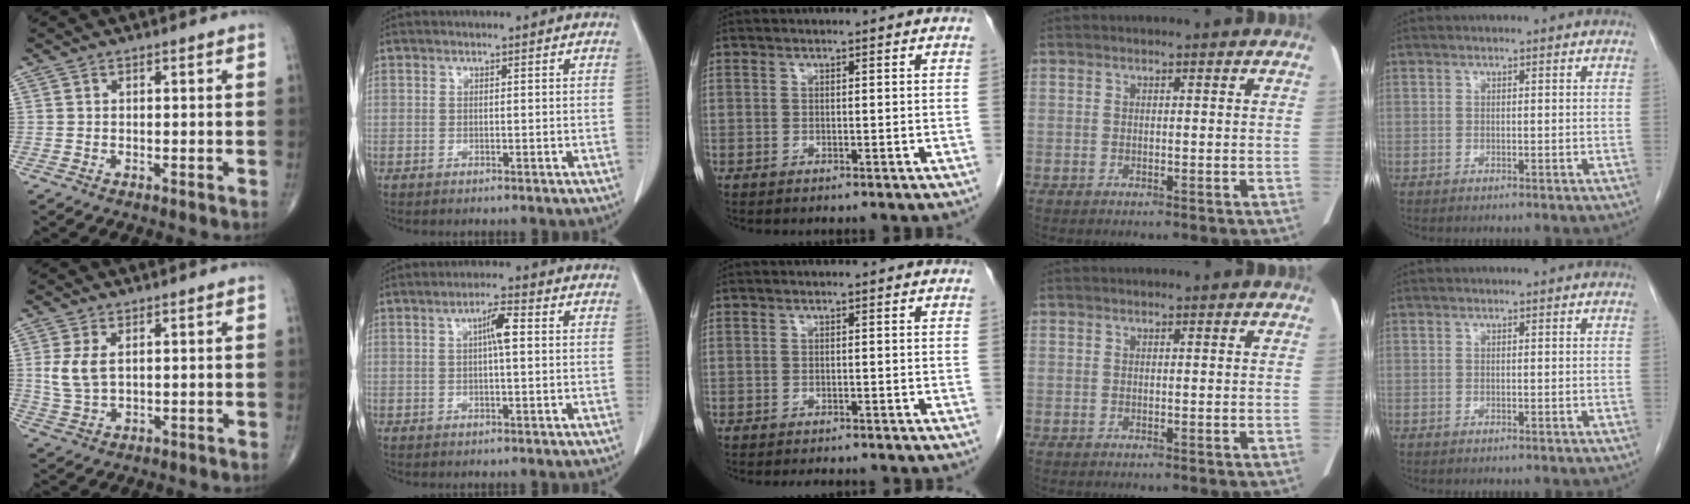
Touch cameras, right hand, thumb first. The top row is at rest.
{"thumb": {"total": 5.2, "force": [1.3, 2.8, 4.1], "torque": [-0.091, -0.004, 0.033]}, "index": {"total": 3.8, "force": [0.7, 0.4, 3.7], "torque": [-0.064, 0.008, 0.009]}, "middle": {"total": 3.9, "force": [-3.5, 0.9, 1.4], "torque": [-0.018, -0.005, -0.042]}}